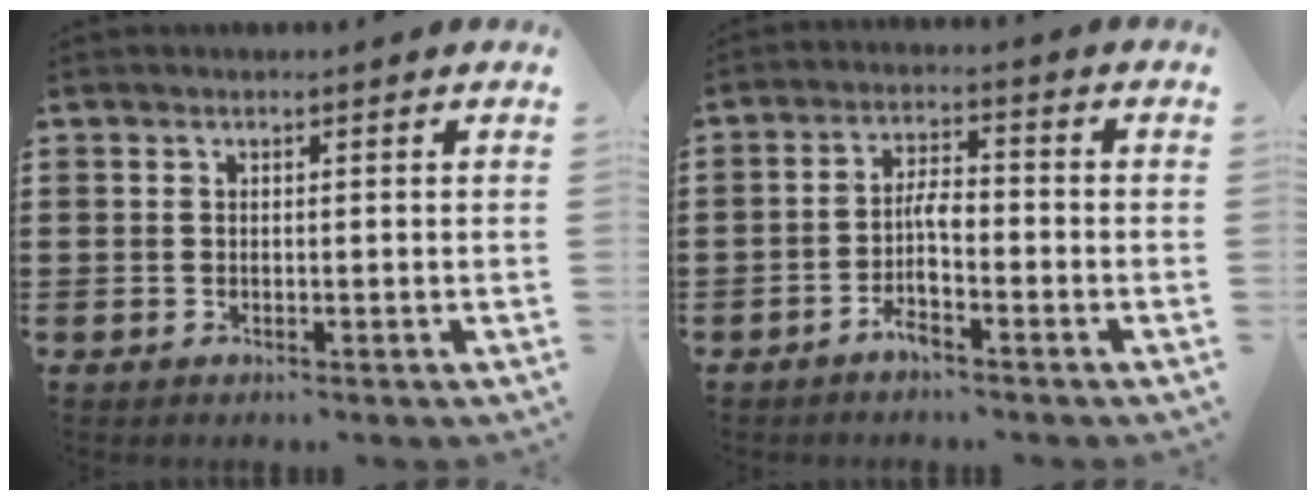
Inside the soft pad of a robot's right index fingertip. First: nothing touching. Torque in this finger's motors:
{"motor_torque": [1.10, 1.04, 0.16, 0.05]}